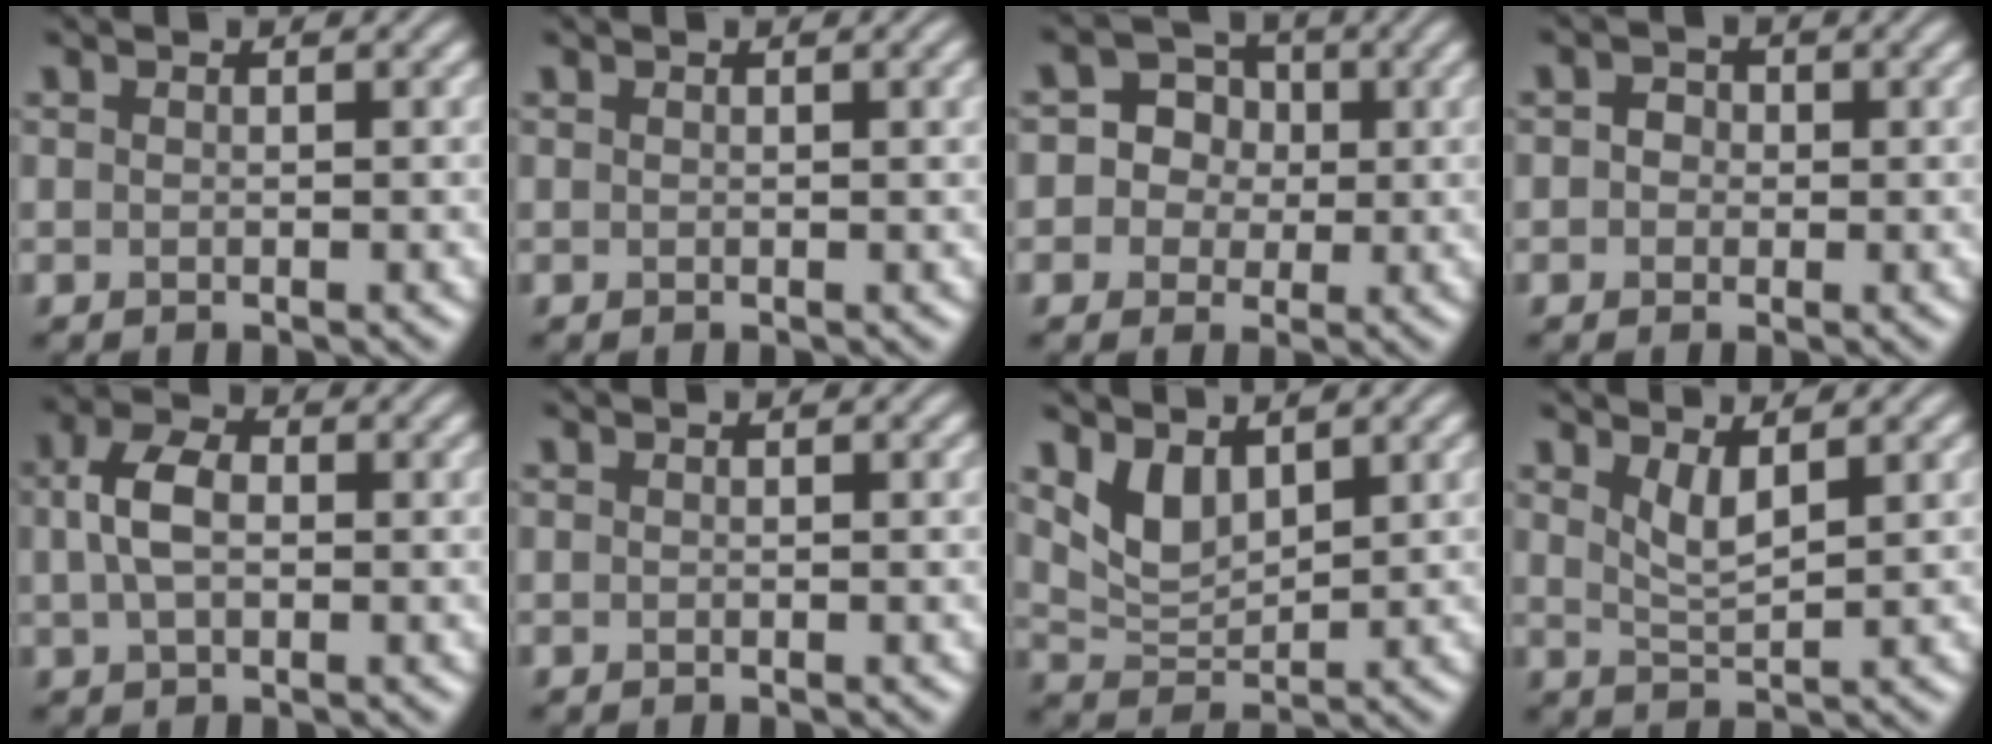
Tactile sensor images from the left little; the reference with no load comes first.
{"total": 1.1, "force": [0.5, 0.3, 0.9], "torque": [-0.014, 0.003, 0.009]}
{"total": 5.5, "force": [0.7, 5.2, 1.5], "torque": [-0.014, 0.029, -0.009]}
{"total": 1.7, "force": [0.2, 1.5, 0.7], "torque": [0.001, 0.004, -0.011]}
{"total": 4.1, "force": [0.3, 2.7, 3.1], "torque": [-0.071, 0.006, 0.001]}
{"total": 0.0}
{"total": 3.4, "force": [2.1, 1.8, 2.1], "torque": [-0.048, -0.011, 0.047]}
{"total": 2.3, "force": [1.4, 0.6, 1.7], "torque": [-0.036, -0.009, 0.031]}